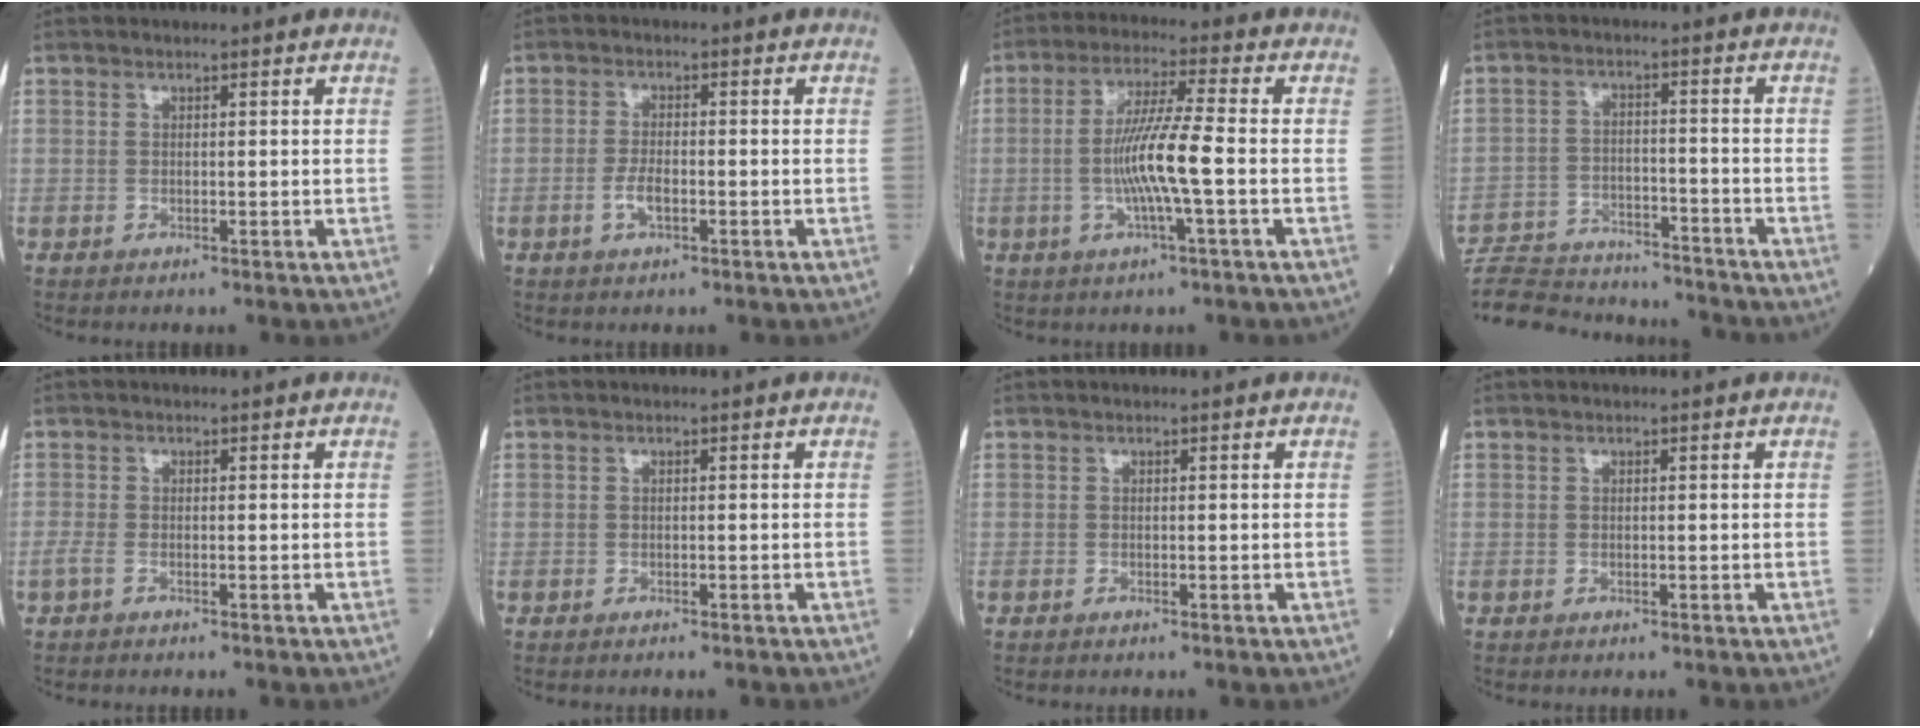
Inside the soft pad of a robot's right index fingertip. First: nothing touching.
{"total": 2.9, "force": [-1.1, 1.0, 2.5], "torque": [-0.053, 0.001, -0.020]}
{"total": 9.0, "force": [-1.4, -0.3, 8.9], "torque": [-0.173, 0.000, -0.031]}
{"total": 16.7, "force": [-15.9, 3.0, 4.3], "torque": [-0.094, 0.006, -0.237]}
{"total": 1.2, "force": [-0.7, 0.3, 0.9], "torque": [-0.022, -0.001, -0.017]}
{"total": 0.8, "force": [-0.5, 0.2, 0.6], "torque": [-0.008, -0.001, -0.006]}
{"total": 0.0}
{"total": 0.0}